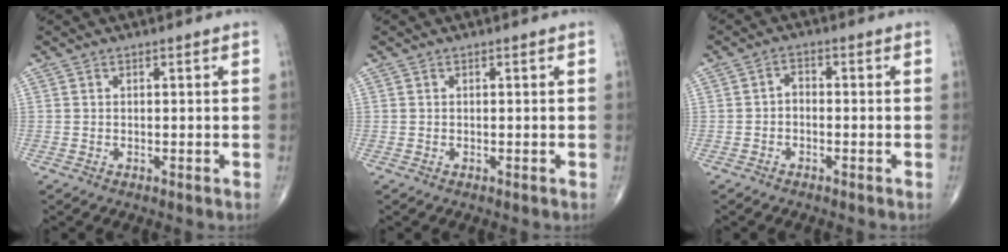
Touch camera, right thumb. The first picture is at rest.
{"total": 0.0}
{"total": 2.0, "force": [-0.8, 1.2, 1.3], "torque": [-0.013, 0.016, -0.022]}